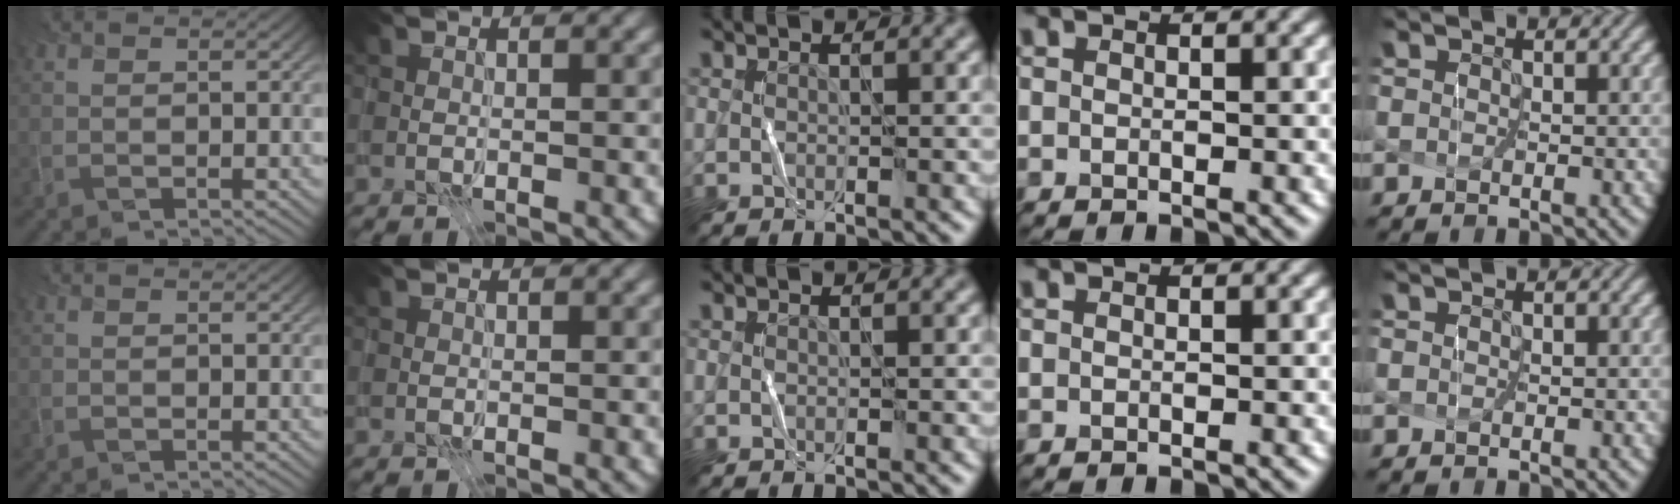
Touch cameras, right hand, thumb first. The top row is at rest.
{}